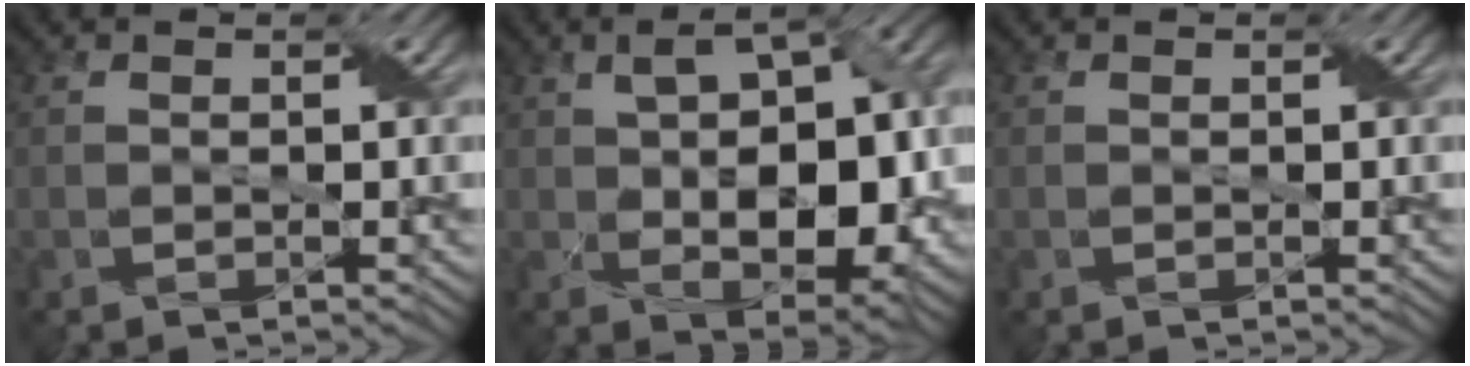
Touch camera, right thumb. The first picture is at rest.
{"total": 13.8, "force": [-0.6, 7.3, 11.7], "torque": [-0.184, 0.002, -0.002]}
{"total": 0.0}